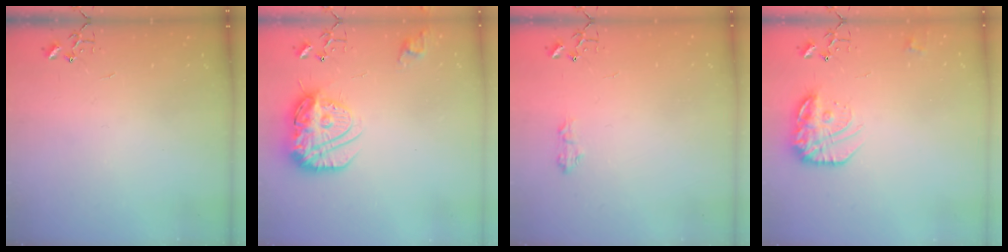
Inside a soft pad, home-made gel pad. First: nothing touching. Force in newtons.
{"total": 16.5, "press": 16.5, "slide": 1.6}
{"total": 5.9, "press": 5.9, "slide": 0.8}
{"total": 15.4, "press": 15.3, "slide": 1.0}